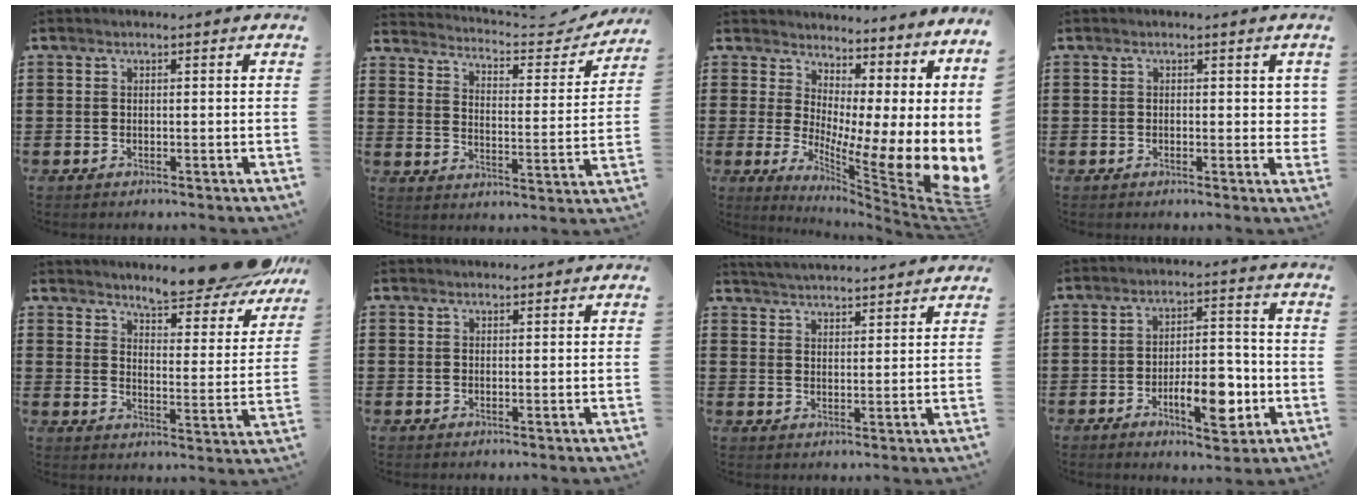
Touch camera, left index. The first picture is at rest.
{"total": 3.5, "force": [3.5, 0.3, 0.5], "torque": [-0.034, -0.028, 0.051]}
{"total": 4.3, "force": [-1.0, 2.8, 3.1], "torque": [-0.033, -0.058, -0.022]}
{"total": 1.8, "force": [0.2, 1.0, 1.4], "torque": [-0.021, 0.004, 0.001]}
{"total": 8.4, "force": [8.1, -0.6, 2.4], "torque": [-0.055, -0.058, 0.137]}
{"total": 1.2, "force": [1.1, 0.3, -0.1], "torque": [-0.002, 0.002, 0.022]}
{"total": 3.7, "force": [3.7, -0.5, -0.1], "torque": [-0.012, -0.018, 0.065]}
{"total": 8.2, "force": [-3.1, 3.4, 6.7], "torque": [-0.099, -0.001, -0.055]}